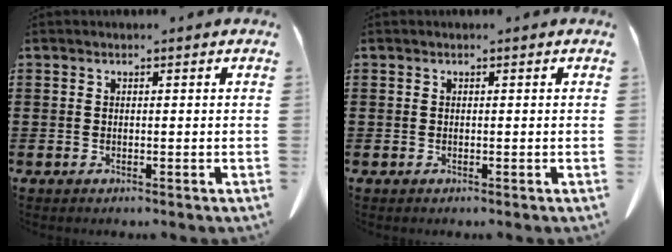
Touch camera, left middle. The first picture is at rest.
{"total": 0.0}